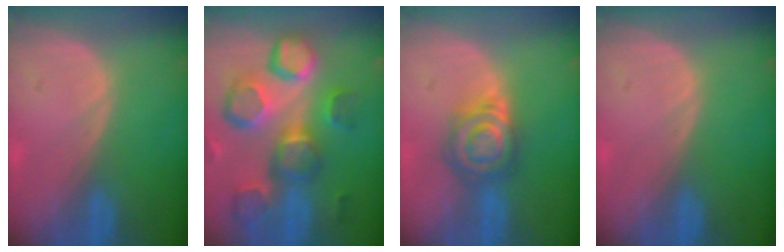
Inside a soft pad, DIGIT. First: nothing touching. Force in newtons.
{"total": 12.9, "press": 11.2, "slide": 6.4}
{"total": 6.7, "press": 6.3, "slide": 2.1}
{"total": 0.0}